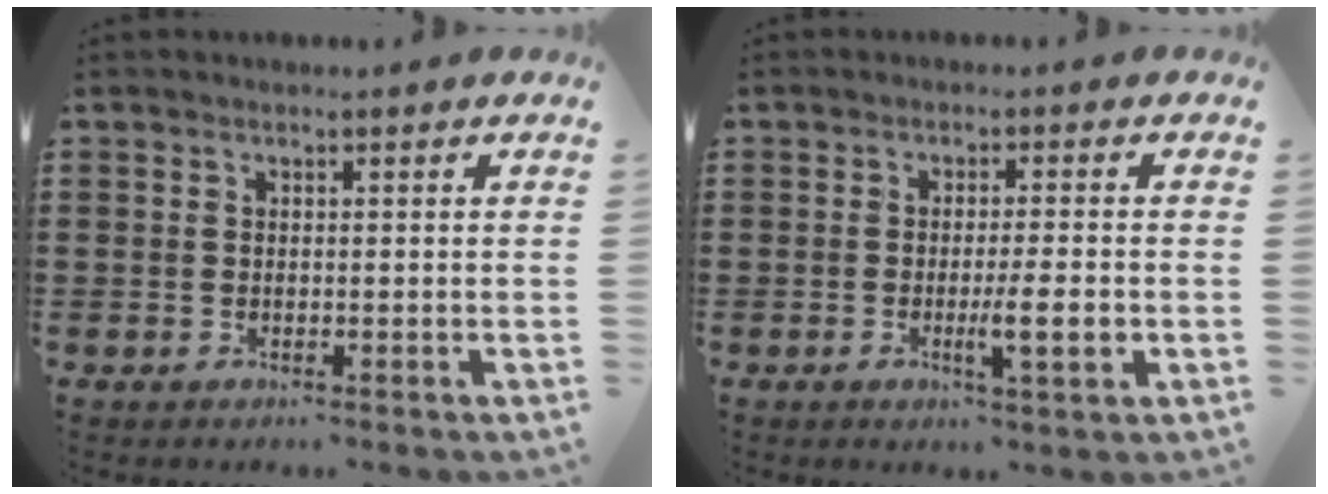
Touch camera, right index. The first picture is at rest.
{"total": 5.6, "force": [-1.4, 0.7, 5.4], "torque": [-0.086, -0.007, -0.021]}